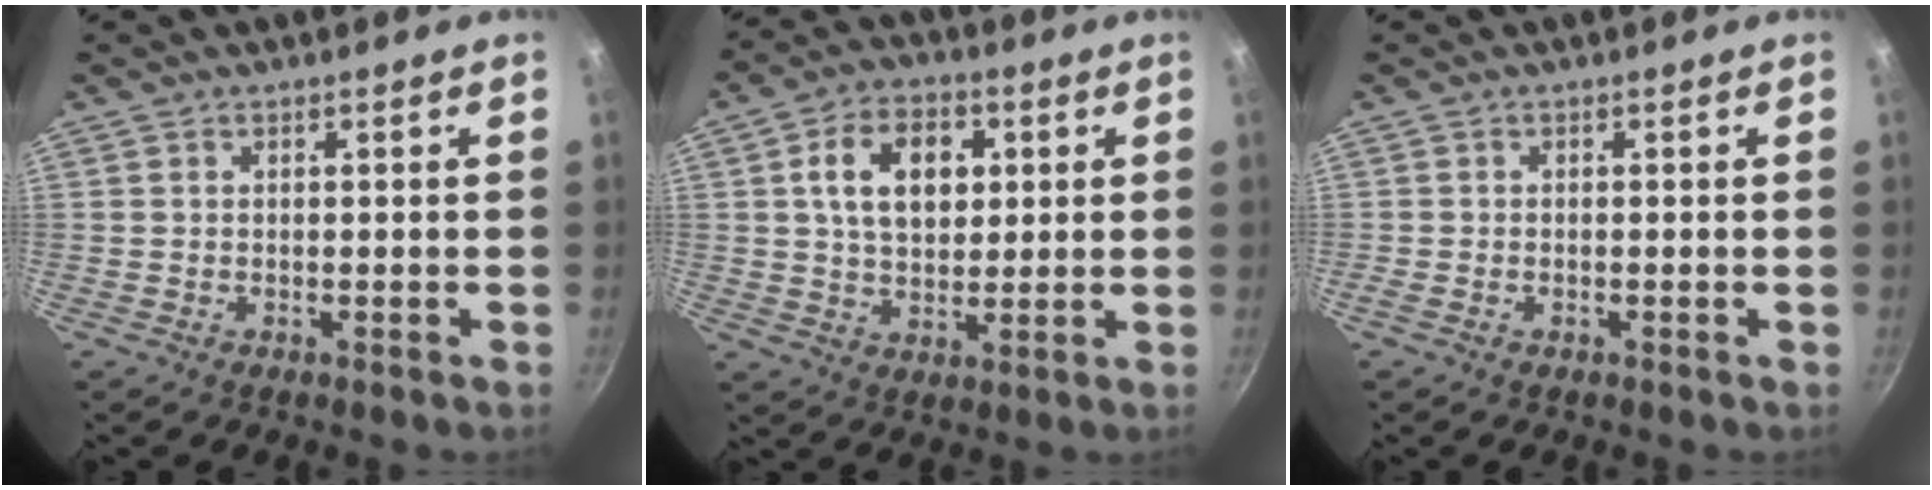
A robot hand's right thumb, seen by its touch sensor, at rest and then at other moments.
{"total": 11.8, "force": [2.8, 8.0, 8.2], "torque": [-0.112, 0.002, 0.042]}
{"total": 0.7, "force": [-0.4, 0.3, 0.5], "torque": [-0.014, 0.003, -0.011]}